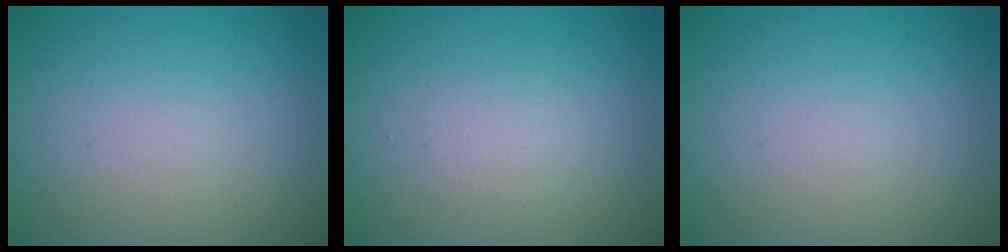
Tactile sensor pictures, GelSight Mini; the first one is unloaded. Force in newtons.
{"total": 1.3, "press": 1.3, "slide": 0.1}
{"total": 0.0}